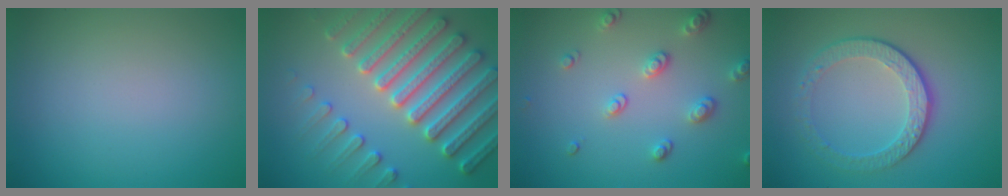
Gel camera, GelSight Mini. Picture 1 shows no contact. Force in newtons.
{"total": 7.6, "press": 7.3, "slide": 1.9}
{"total": 2.6, "press": 2.4, "slide": 0.9}
{"total": 4.5, "press": 3.2, "slide": 3.1}